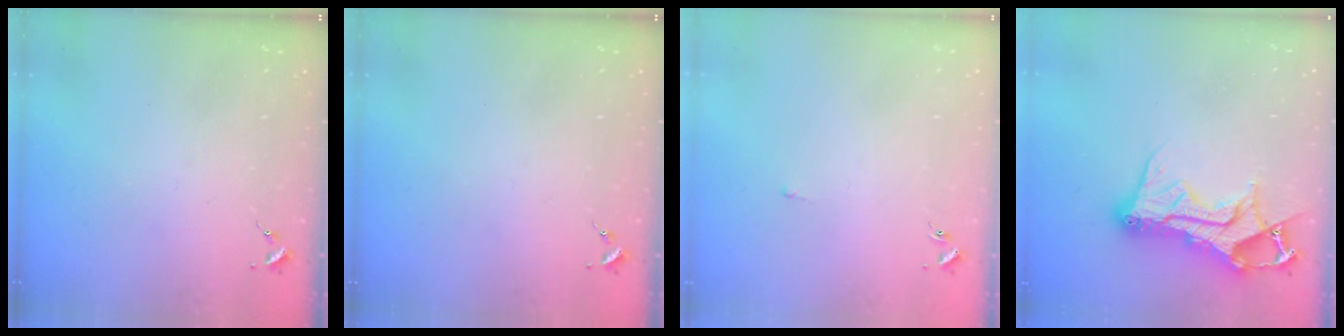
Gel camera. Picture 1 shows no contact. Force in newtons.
{"total": 0.0}
{"total": 2.0, "press": 1.9, "slide": 0.4}
{"total": 17.1, "press": 17.1, "slide": 1.5}